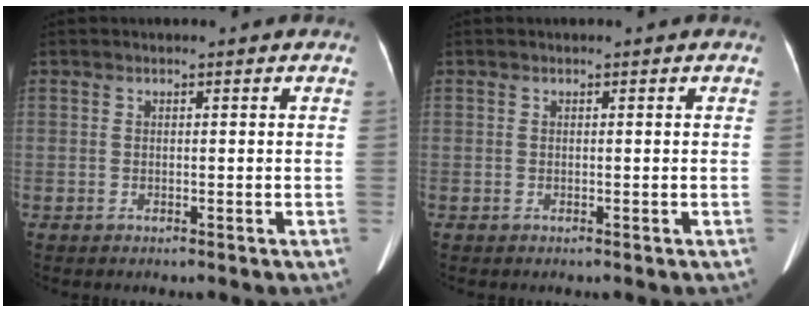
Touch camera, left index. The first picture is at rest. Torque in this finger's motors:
{"motor_torque": [-0.01, 0.03, 0.00, 0.00]}